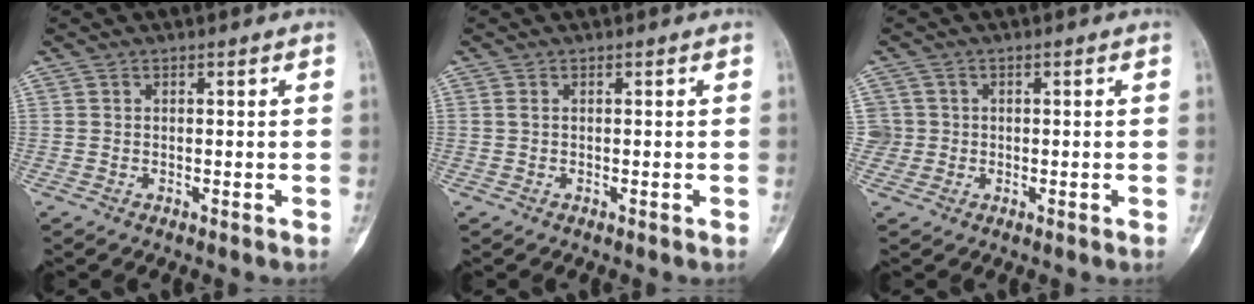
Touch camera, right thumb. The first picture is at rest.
{"total": 0.6, "force": [0.2, 0.3, 0.5], "torque": [-0.015, 0.004, 0.004]}
{"total": 3.1, "force": [0.1, 3.1, -0.1], "torque": [0.025, 0.008, 0.001]}